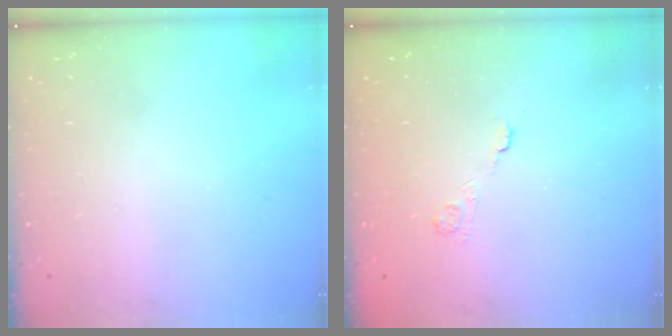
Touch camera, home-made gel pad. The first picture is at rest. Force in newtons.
{"total": 2.2, "press": 1.7, "slide": 1.4}